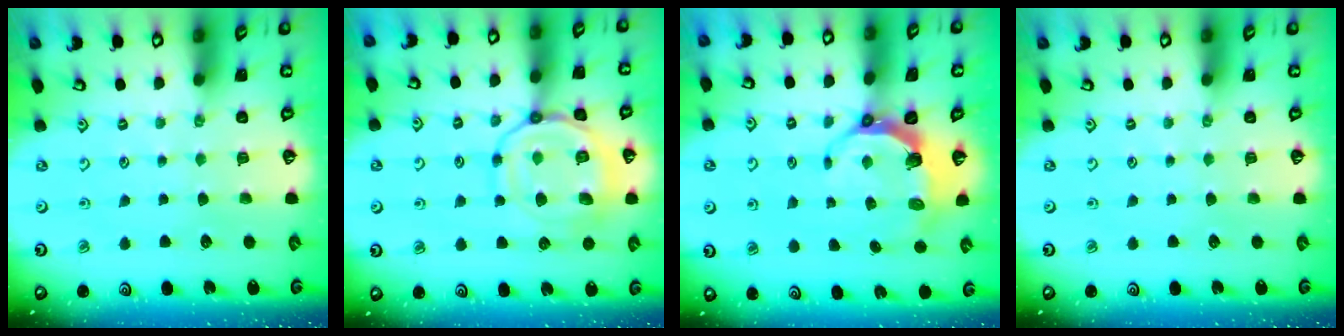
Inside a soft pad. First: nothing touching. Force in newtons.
{"total": 15.1, "press": 15.1, "slide": 1.4}
{"total": 6.9, "press": 5.9, "slide": 3.6}
{"total": 0.0}